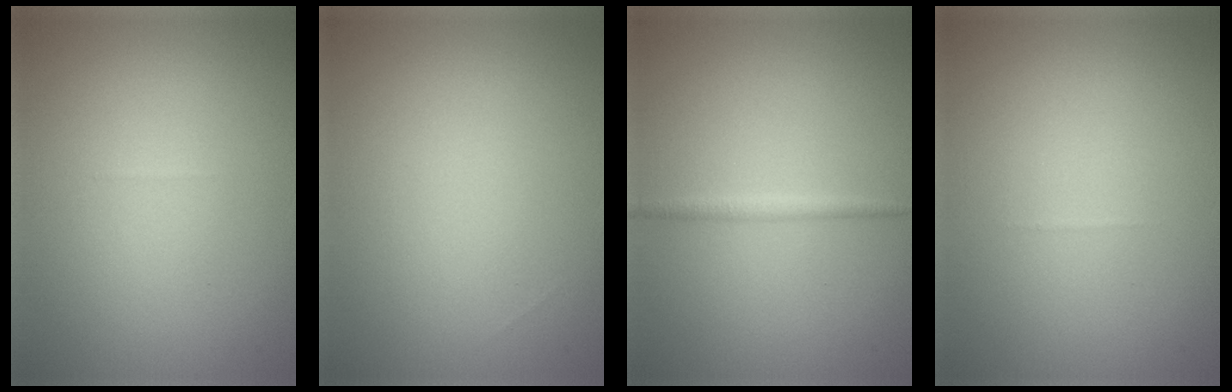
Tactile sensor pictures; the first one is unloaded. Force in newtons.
{"total": 0.0}
{"total": 1.1, "press": 1.1, "slide": 0.1}
{"total": 0.0}